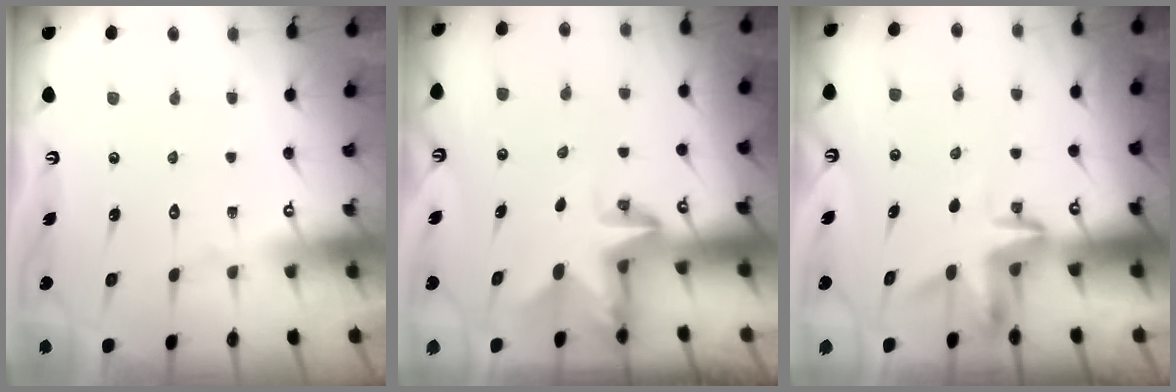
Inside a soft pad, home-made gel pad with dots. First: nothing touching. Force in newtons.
{"total": 3.0, "press": 3.0, "slide": 0.2}
{"total": 3.5, "press": 3.5, "slide": 0.2}